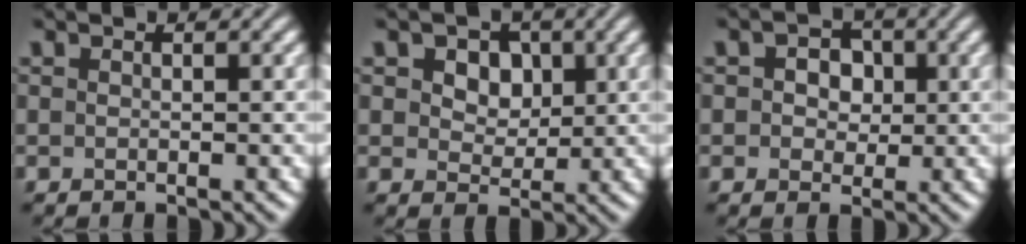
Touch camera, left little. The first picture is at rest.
{"total": 4.6, "force": [1.7, 3.3, 2.7], "torque": [-0.051, 0.006, 0.019]}
{"total": 3.1, "force": [0.5, 2.5, 1.8], "torque": [-0.022, 0.008, -0.009]}